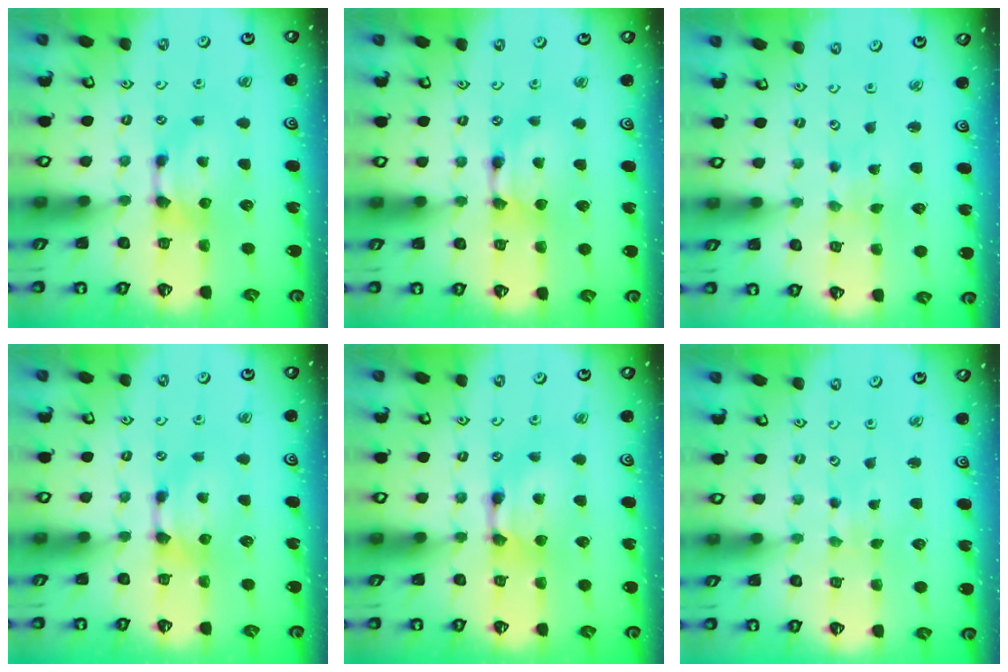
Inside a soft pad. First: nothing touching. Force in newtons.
{"total": 1.5, "press": 1.5, "slide": 0.2}
{"total": 5.2, "press": 5.2, "slide": 0.2}
{"total": 0.0}
{"total": 1.8, "press": 1.8, "slide": 0.1}
{"total": 5.0, "press": 5.0, "slide": 0.2}